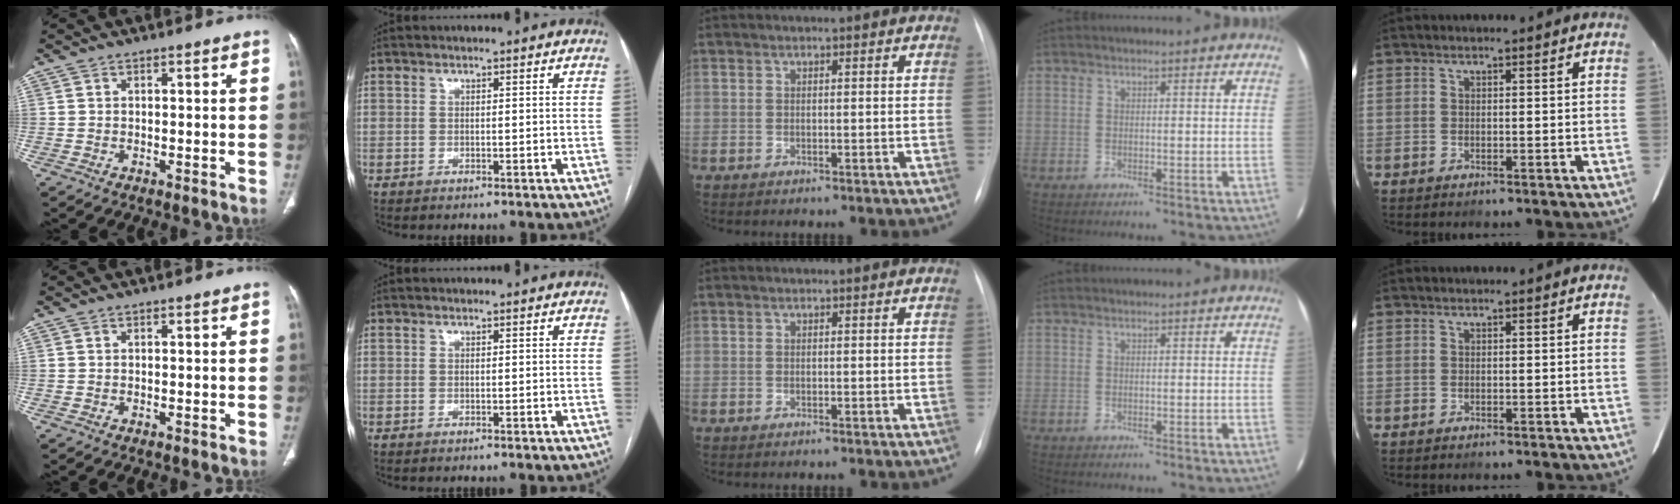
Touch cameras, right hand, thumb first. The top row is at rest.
{}